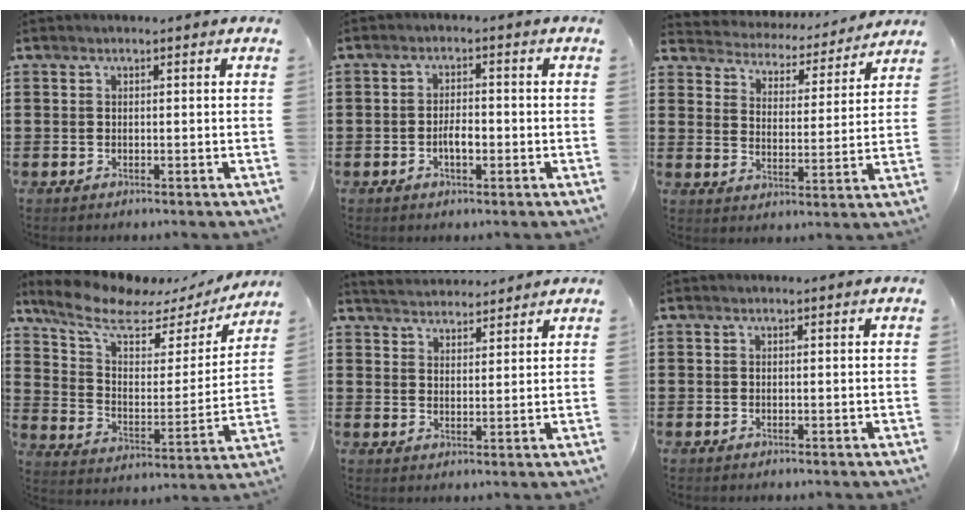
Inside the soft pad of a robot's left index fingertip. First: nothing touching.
{"total": 3.1, "force": [-0.8, 1.2, 2.7], "torque": [-0.051, 0.004, -0.015]}
{"total": 3.6, "force": [3.6, 0.4, -0.2], "torque": [-0.022, -0.034, 0.055]}
{"total": 9.5, "force": [7.1, 3.4, 5.4], "torque": [-0.135, -0.032, 0.122]}
{"total": 3.5, "force": [3.5, 0.5, -0.2], "torque": [-0.010, -0.009, 0.064]}
{"total": 0.0}